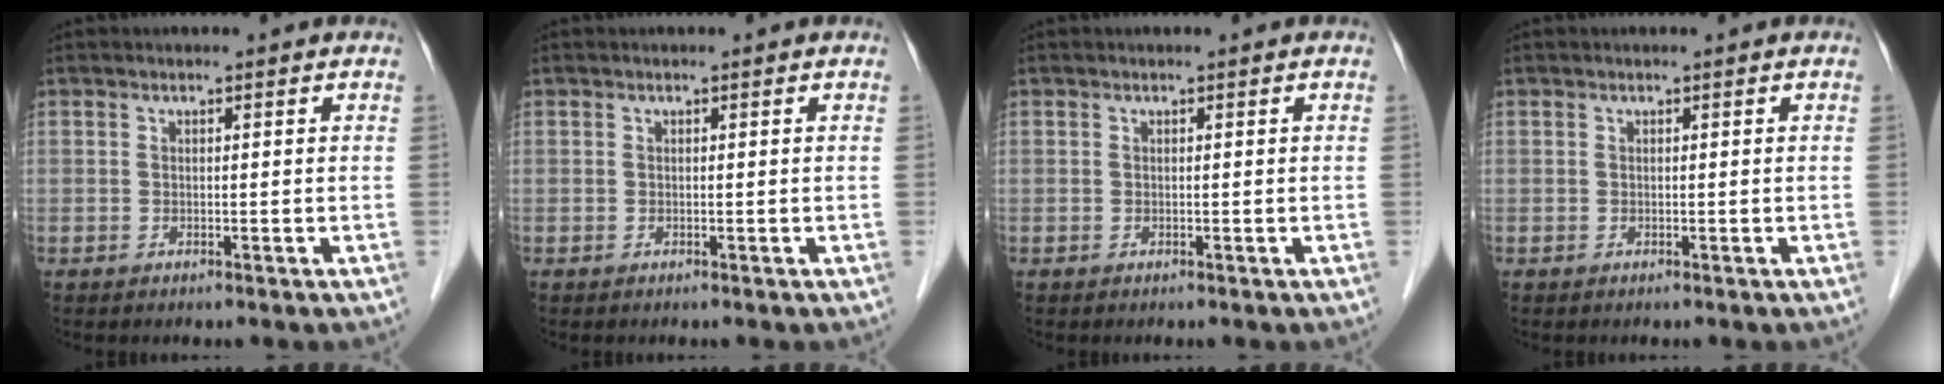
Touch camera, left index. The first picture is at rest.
{"total": 0.0}
{"total": 0.0}
{"total": 0.0}